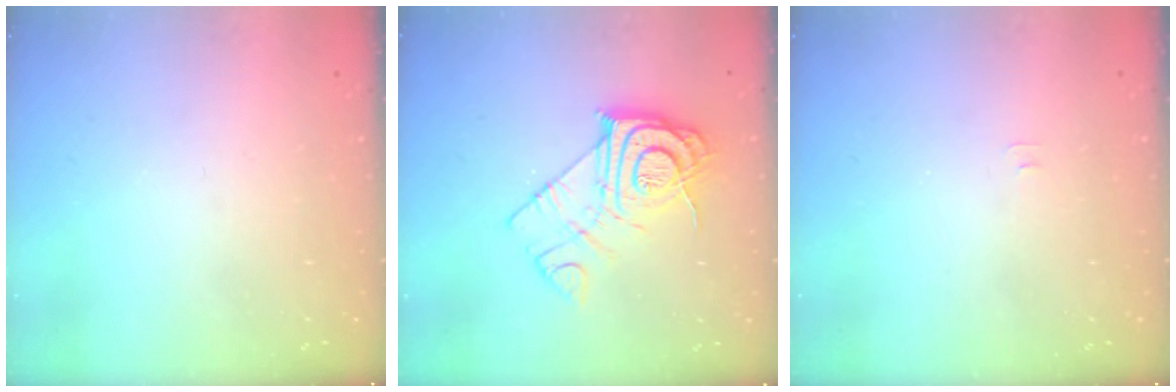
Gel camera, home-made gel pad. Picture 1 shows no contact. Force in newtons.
{"total": 12.6, "press": 12.5, "slide": 1.2}
{"total": 2.9, "press": 2.9, "slide": 0.3}